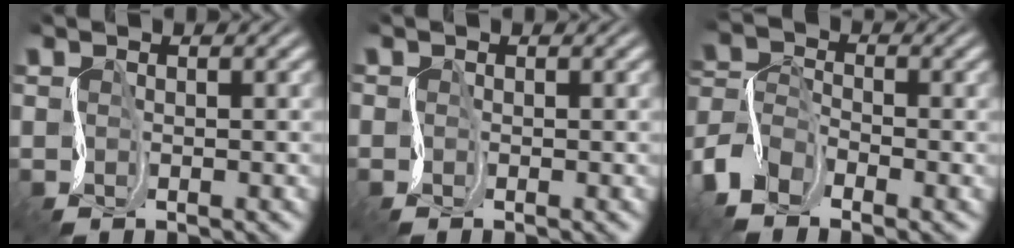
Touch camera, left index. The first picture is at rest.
{"total": 0.0}
{"total": 5.9, "force": [-3.7, 2.8, 3.7], "torque": [-0.078, 0.001, -0.089]}